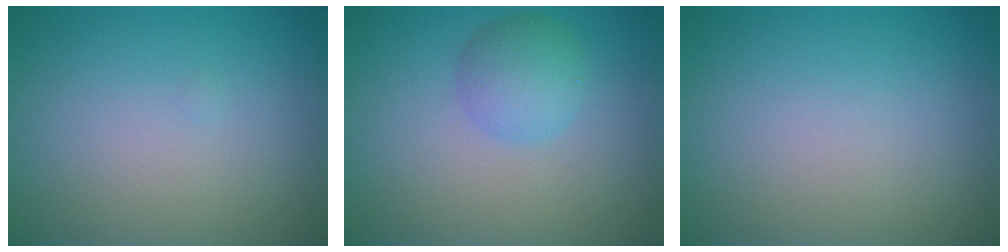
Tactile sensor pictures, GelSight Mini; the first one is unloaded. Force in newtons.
{"total": 2.8, "press": 2.8, "slide": 0.1}
{"total": 0.0}